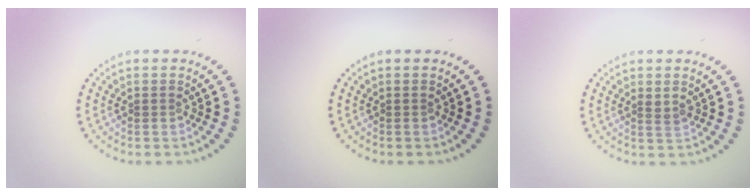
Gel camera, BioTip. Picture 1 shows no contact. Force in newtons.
{"total": 0.0}
{"total": 1.1, "press": 0.9, "slide": 0.6}